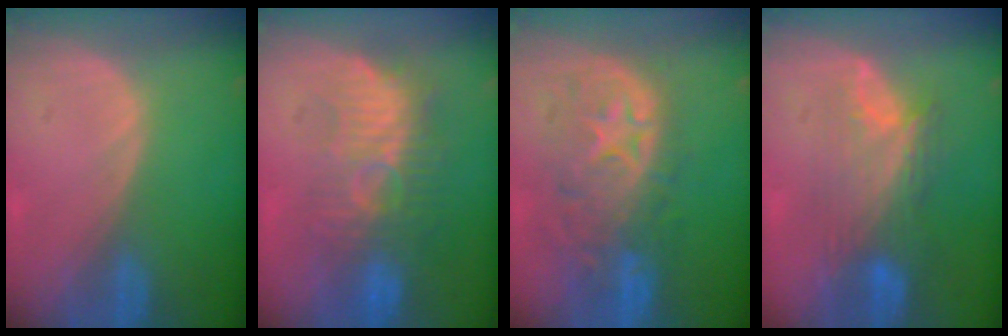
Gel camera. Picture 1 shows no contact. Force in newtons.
{"total": 9.3, "press": 8.9, "slide": 2.6}
{"total": 10.4, "press": 9.4, "slide": 4.3}
{"total": 8.0, "press": 7.5, "slide": 3.0}